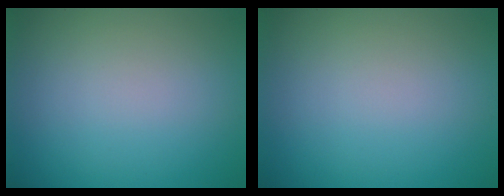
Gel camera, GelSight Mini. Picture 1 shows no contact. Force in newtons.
{"total": 0.0}